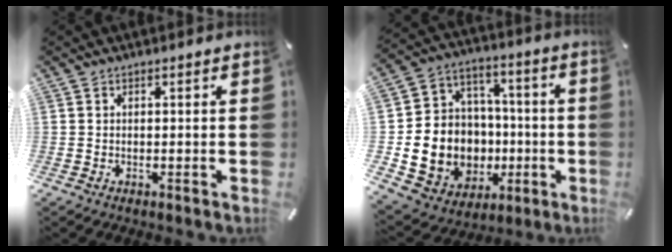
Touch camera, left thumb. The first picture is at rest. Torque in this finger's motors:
{"motor_torque": [0.64, 0.94, 1.24, 1.03, 0.36]}